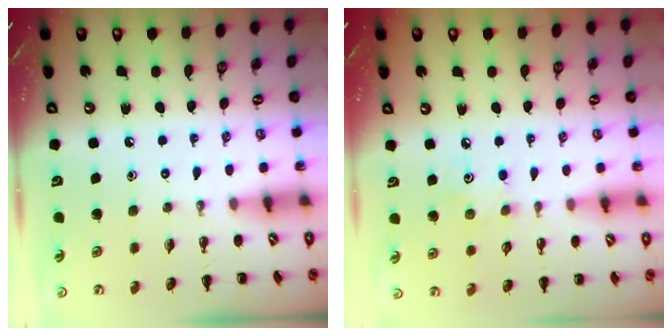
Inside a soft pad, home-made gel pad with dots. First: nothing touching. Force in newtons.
{"total": 3.8, "press": 3.7, "slide": 0.9}